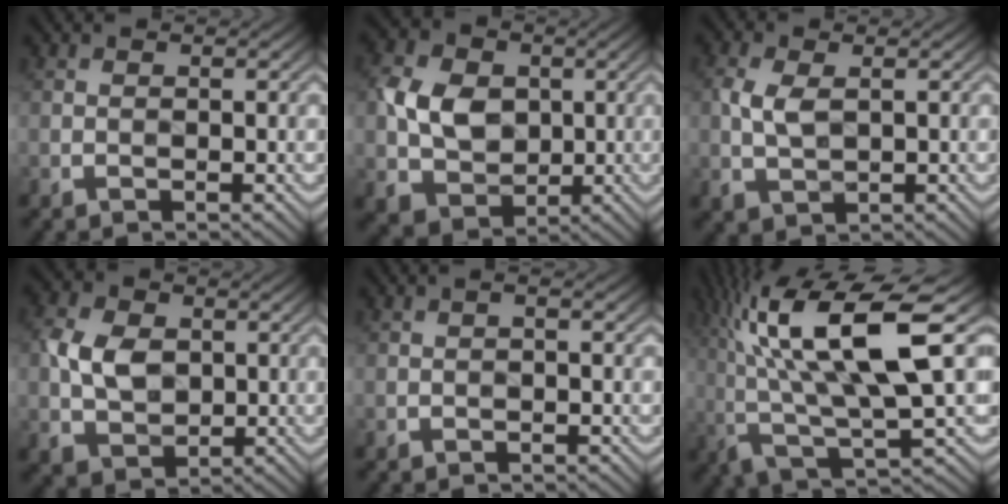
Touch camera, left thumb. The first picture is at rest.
{"total": 8.0, "force": [0.4, 6.4, 4.8], "torque": [-0.113, 0.002, 0.002]}
{"total": 4.2, "force": [0.5, 2.5, 3.4], "torque": [-0.088, 0.001, 0.014]}
{"total": 6.8, "force": [0.5, 5.0, 4.6], "torque": [-0.108, 0.002, 0.006]}
{"total": 0.6, "force": [-0.1, 0.1, 0.6], "torque": [-0.009, 0.001, -0.003]}
{"total": 16.4, "force": [3.5, 5.2, 15.1], "torque": [-0.307, 0.012, 0.062]}